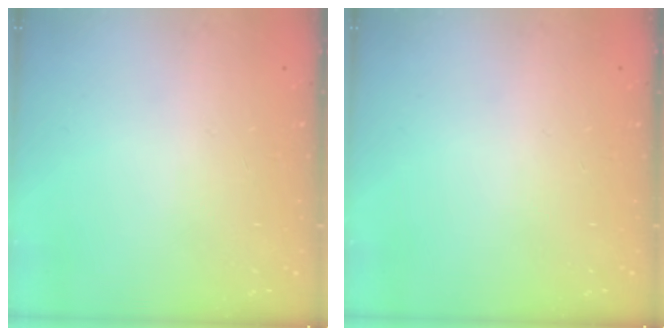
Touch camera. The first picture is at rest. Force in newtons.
{"total": 0.0}